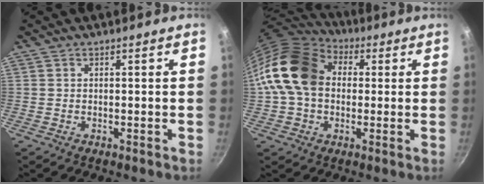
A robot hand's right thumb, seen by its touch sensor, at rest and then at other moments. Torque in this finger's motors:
{"motor_torque": [2.28, 2.73, 1.43, -0.52, 0.30]}